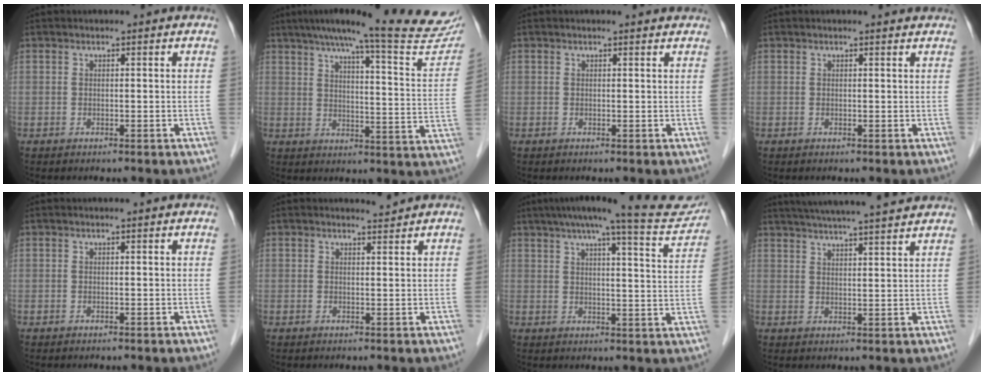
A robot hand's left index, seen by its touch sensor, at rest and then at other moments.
{"total": 23.0, "force": [20.4, 1.0, 10.6], "torque": [-0.147, -0.054, 0.245]}
{"total": 1.4, "force": [1.4, 0.1, 0.3], "torque": [-0.011, 0.001, 0.011]}
{"total": 1.4, "force": [1.4, 0.1, 0.3], "torque": [-0.011, 0.001, 0.012]}
{"total": 0.0}
{"total": 1.1, "force": [1.0, -0.2, -0.3], "torque": [-0.005, -0.009, 0.016]}
{"total": 15.0, "force": [13.3, 1.0, 6.7], "torque": [-0.095, -0.012, 0.156]}
{"total": 15.7, "force": [13.9, 0.6, 7.1], "torque": [-0.124, 0.029, 0.194]}